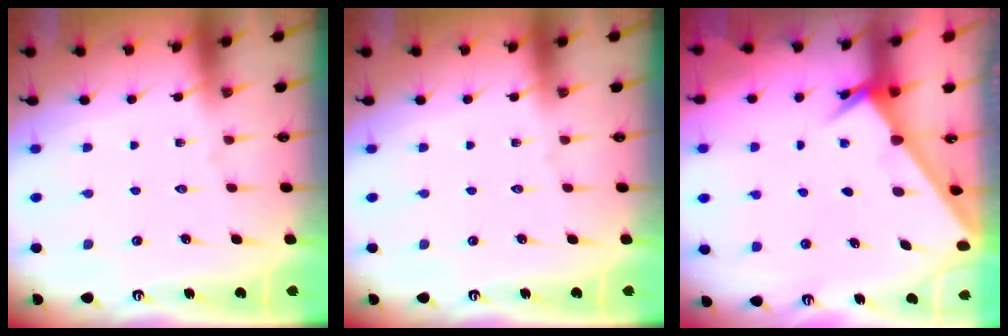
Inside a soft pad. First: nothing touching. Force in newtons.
{"total": 0.0}
{"total": 2.3, "press": 2.3, "slide": 0.3}